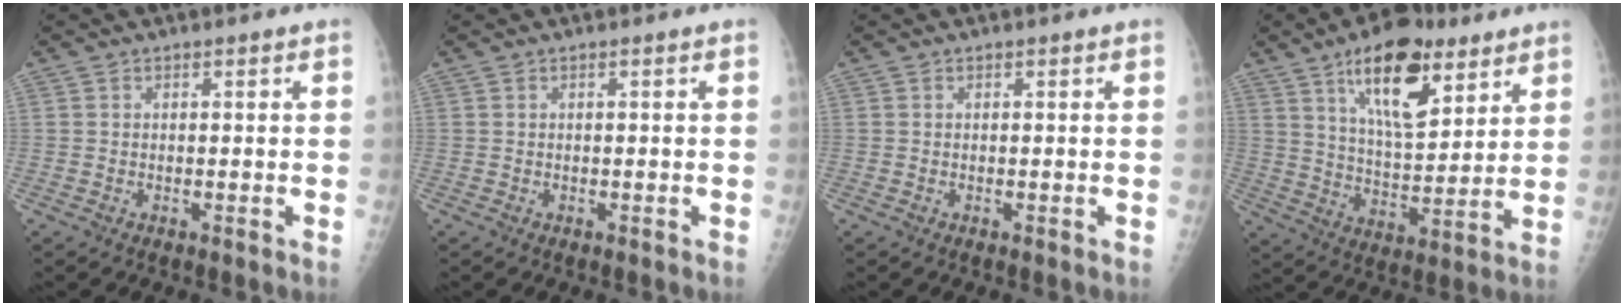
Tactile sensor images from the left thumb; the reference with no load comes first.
{"total": 0.0}
{"total": 0.0}
{"total": 17.6, "force": [9.7, 7.6, 12.6], "torque": [-0.166, -0.043, 0.161]}